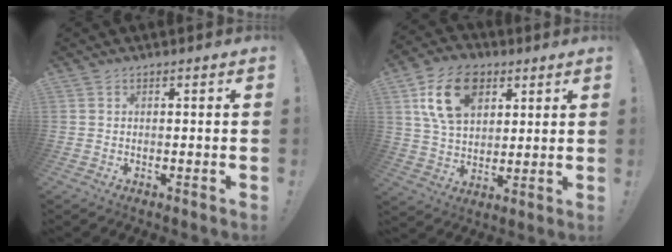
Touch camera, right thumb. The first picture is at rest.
{"total": 16.6, "force": [6.9, 11.5, 9.7], "torque": [-0.157, -0.016, 0.132]}